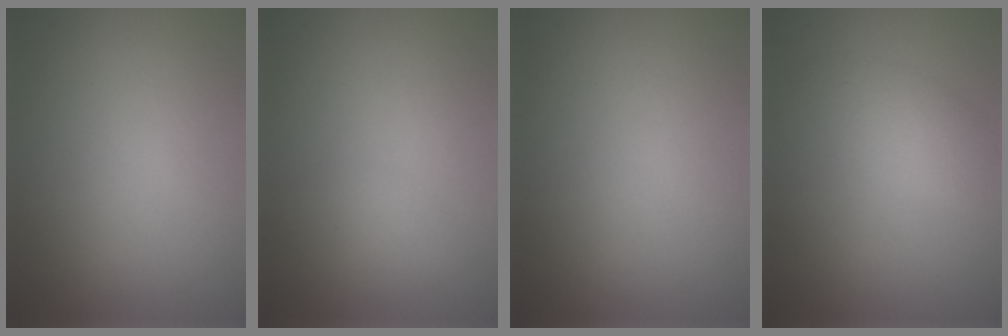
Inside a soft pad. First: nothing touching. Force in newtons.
{"total": 0.9, "press": 0.9, "slide": 0.1}
{"total": 0.0}
{"total": 2.6, "press": 2.6, "slide": 0.1}